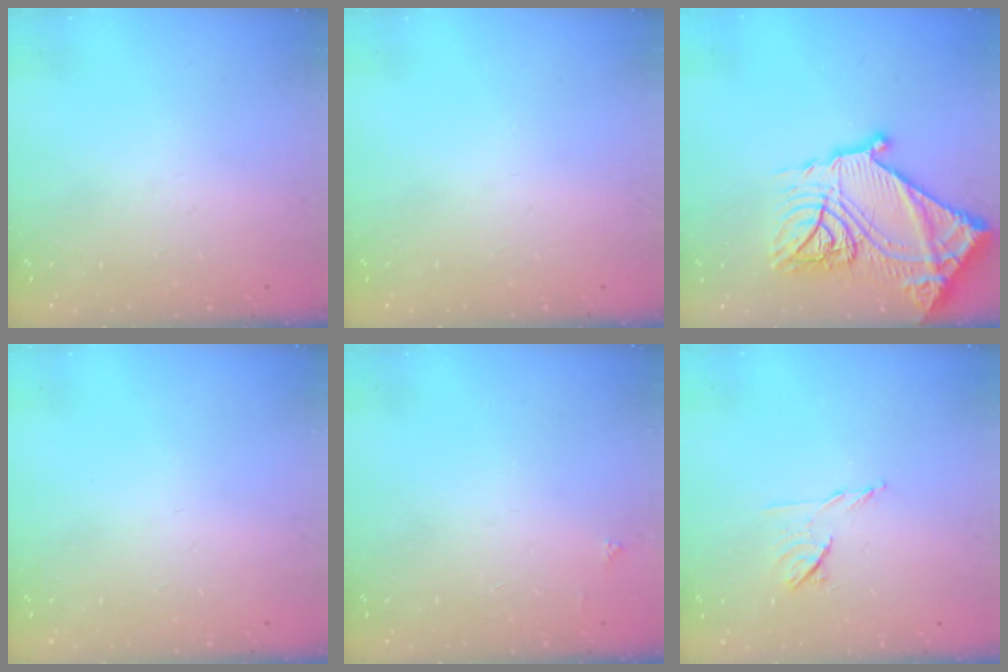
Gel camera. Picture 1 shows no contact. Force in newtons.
{"total": 0.0}
{"total": 28.8, "press": 28.7, "slide": 2.7}
{"total": 0.0}
{"total": 2.0, "press": 2.0, "slide": 0.3}
{"total": 7.1, "press": 7.0, "slide": 1.2}